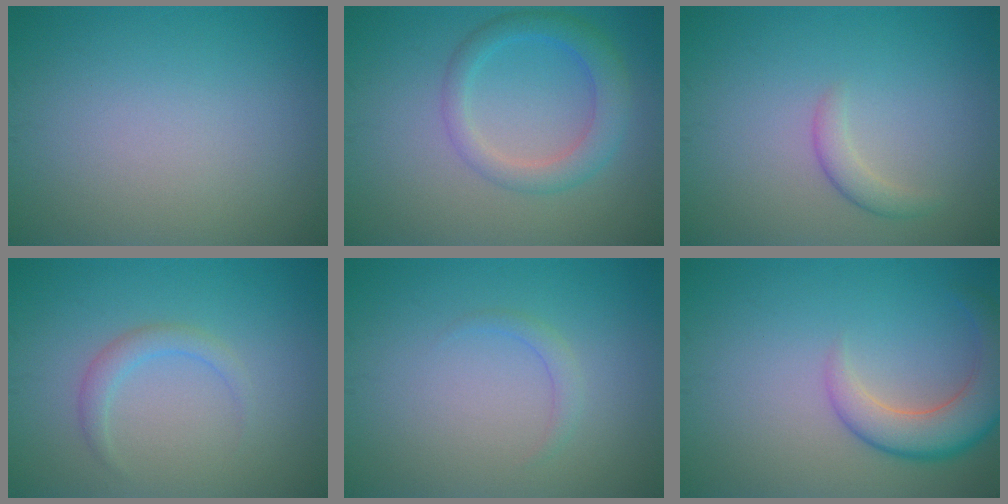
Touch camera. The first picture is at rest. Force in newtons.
{"total": 3.6, "press": 3.6, "slide": 0.0}
{"total": 1.6, "press": 1.6, "slide": 0.0}
{"total": 1.7, "press": 1.7, "slide": 0.1}
{"total": 1.1, "press": 1.1, "slide": 0.1}
{"total": 5.2, "press": 5.2, "slide": 0.3}